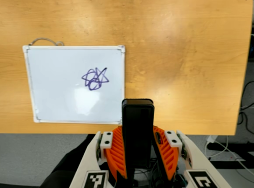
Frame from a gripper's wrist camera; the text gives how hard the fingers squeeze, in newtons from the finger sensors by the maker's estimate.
{"total": 3.9, "left": 2.4, "right": 5.4}